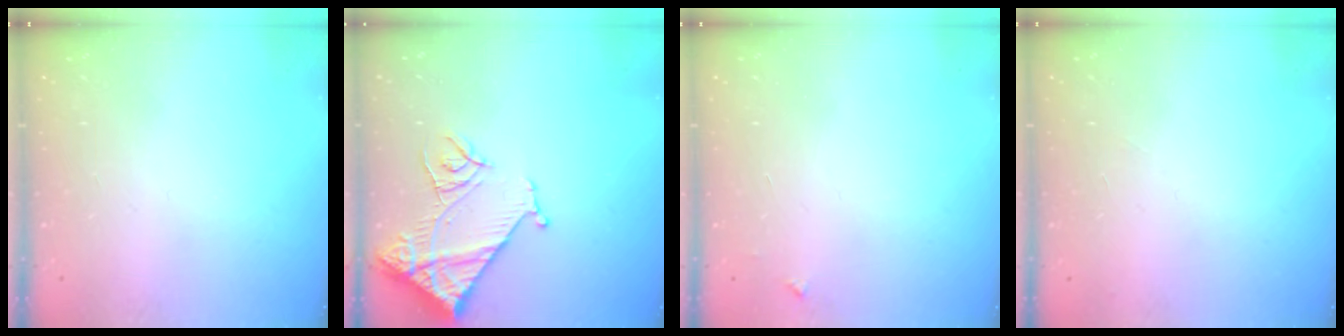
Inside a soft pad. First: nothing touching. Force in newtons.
{"total": 13.0, "press": 13.0, "slide": 1.1}
{"total": 3.3, "press": 3.3, "slide": 0.4}
{"total": 4.9, "press": 4.8, "slide": 0.5}